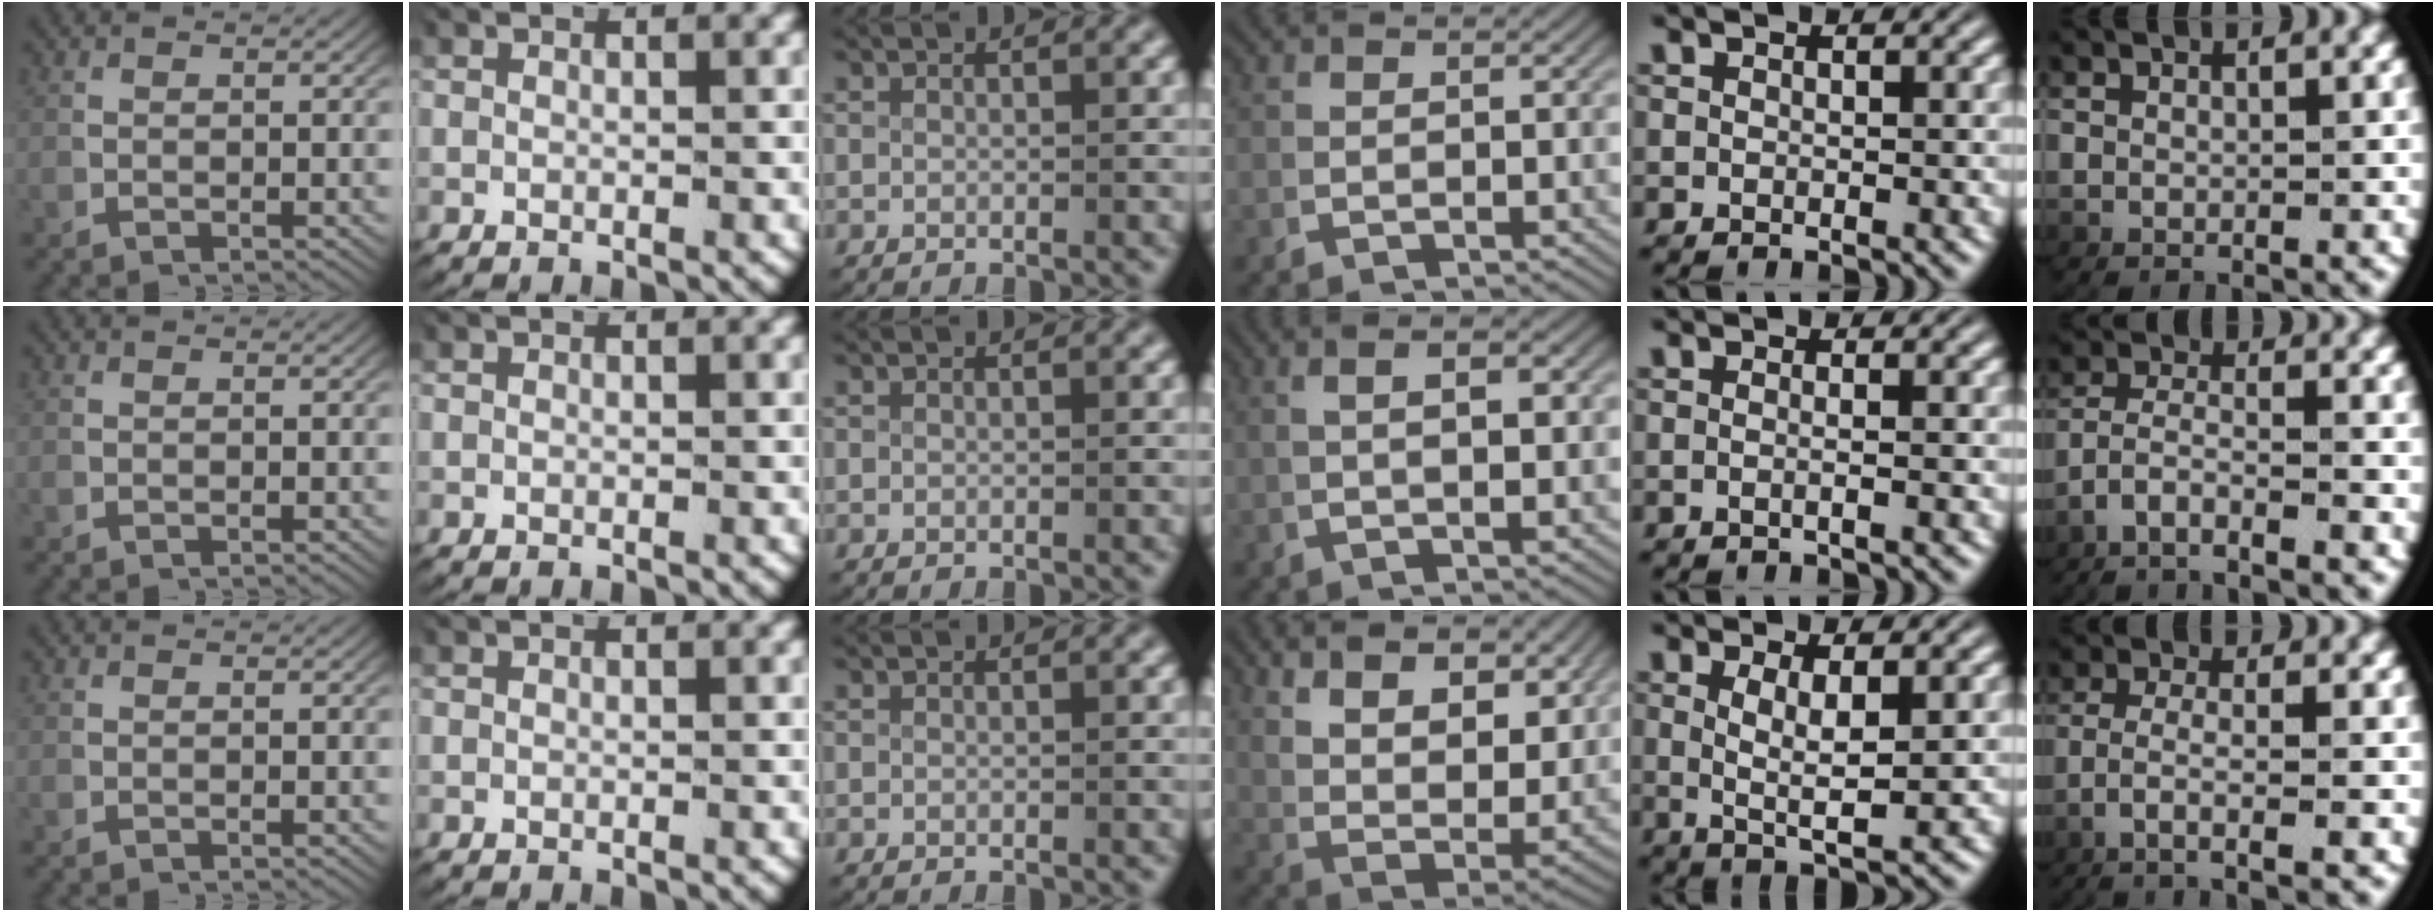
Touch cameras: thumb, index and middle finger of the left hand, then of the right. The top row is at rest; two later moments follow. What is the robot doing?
{"motion": "lift_and_place", "object": "towel"}